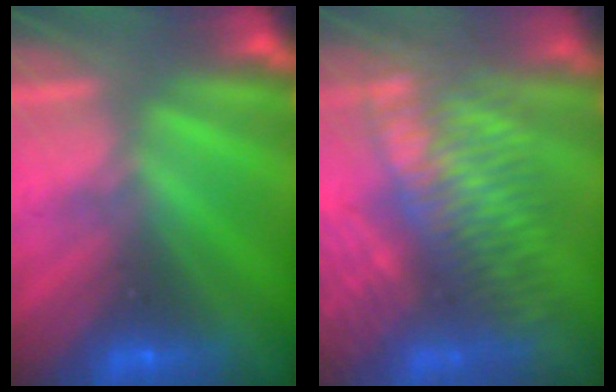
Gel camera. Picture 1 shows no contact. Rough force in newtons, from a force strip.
{"total": 7.4}